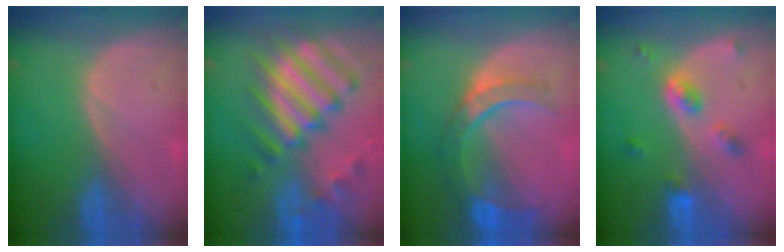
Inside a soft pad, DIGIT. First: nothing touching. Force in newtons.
{"total": 12.4, "press": 10.7, "slide": 6.2}
{"total": 9.1, "press": 7.9, "slide": 4.4}
{"total": 5.1, "press": 4.5, "slide": 2.3}